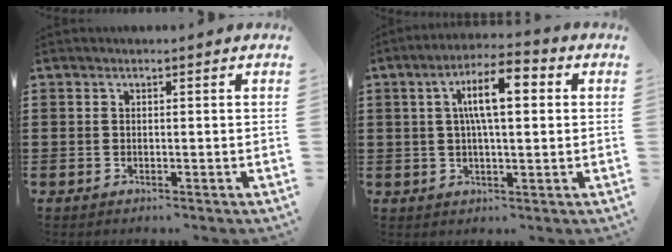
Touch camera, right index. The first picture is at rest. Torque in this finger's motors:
{"motor_torque": [2.02, 0.12, 1.05, 0.21]}